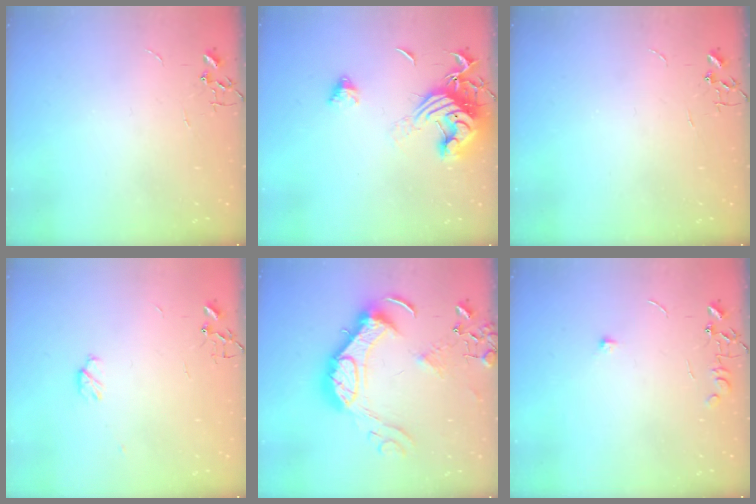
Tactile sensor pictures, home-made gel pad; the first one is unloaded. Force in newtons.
{"total": 15.6, "press": 15.5, "slide": 1.7}
{"total": 0.0}
{"total": 3.9, "press": 3.7, "slide": 1.3}
{"total": 18.9, "press": 18.8, "slide": 1.7}
{"total": 7.6, "press": 7.6, "slide": 0.7}